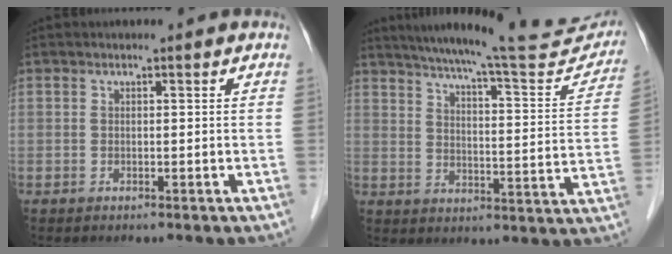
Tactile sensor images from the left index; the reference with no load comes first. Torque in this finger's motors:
{"motor_torque": [0.39, -0.40, 0.22, 0.07]}